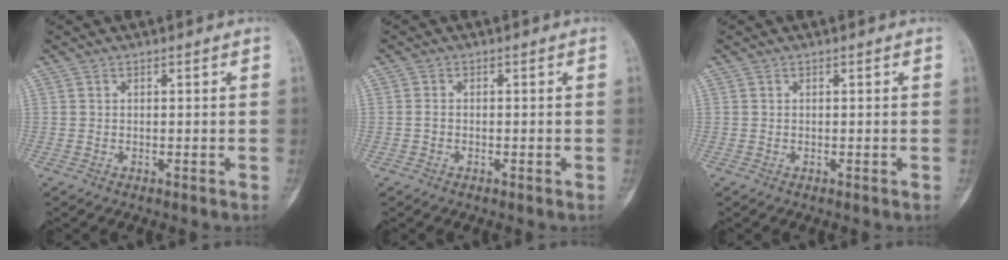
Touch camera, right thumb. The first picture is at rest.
{"total": 0.9, "force": [-0.3, 0.7, 0.4], "torque": [-0.005, 0.002, -0.009]}
{"total": 0.0}